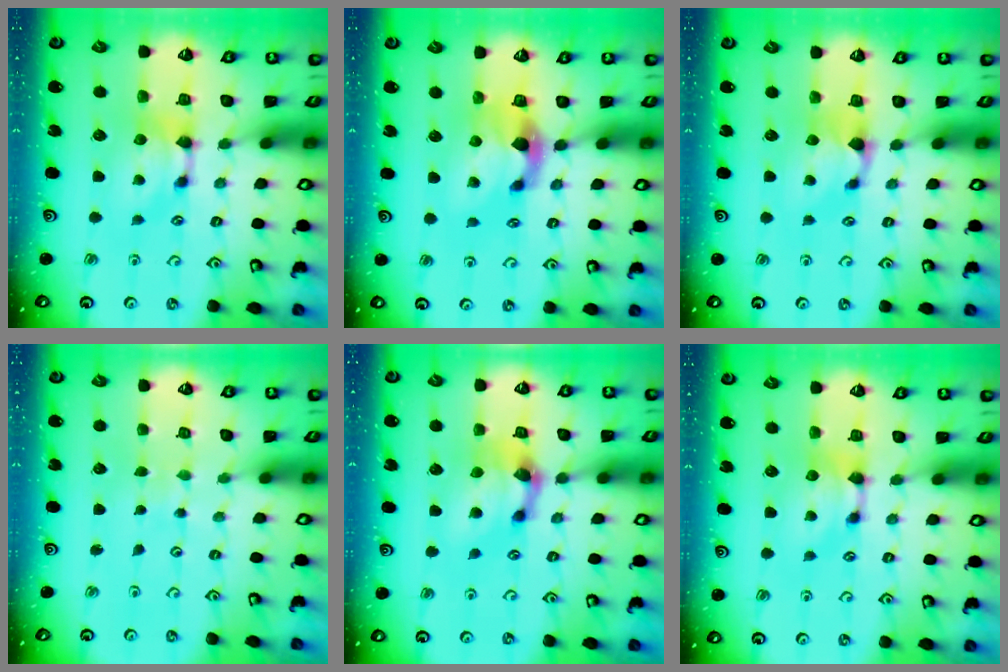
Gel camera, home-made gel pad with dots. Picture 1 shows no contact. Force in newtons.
{"total": 2.9, "press": 2.6, "slide": 1.3}
{"total": 1.1, "press": 0.8, "slide": 0.7}
{"total": 5.5, "press": 5.5, "slide": 0.3}
{"total": 3.9, "press": 3.2, "slide": 2.1}
{"total": 0.0}